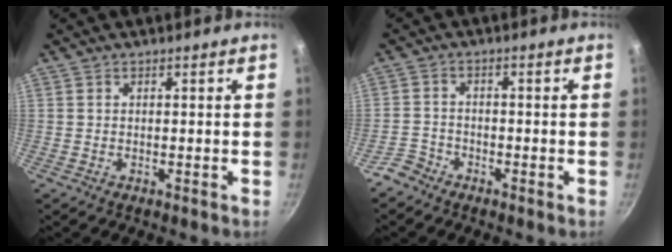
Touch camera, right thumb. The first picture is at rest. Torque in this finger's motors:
{"motor_torque": [0.25, -0.54, -0.34, -0.12, -0.05]}